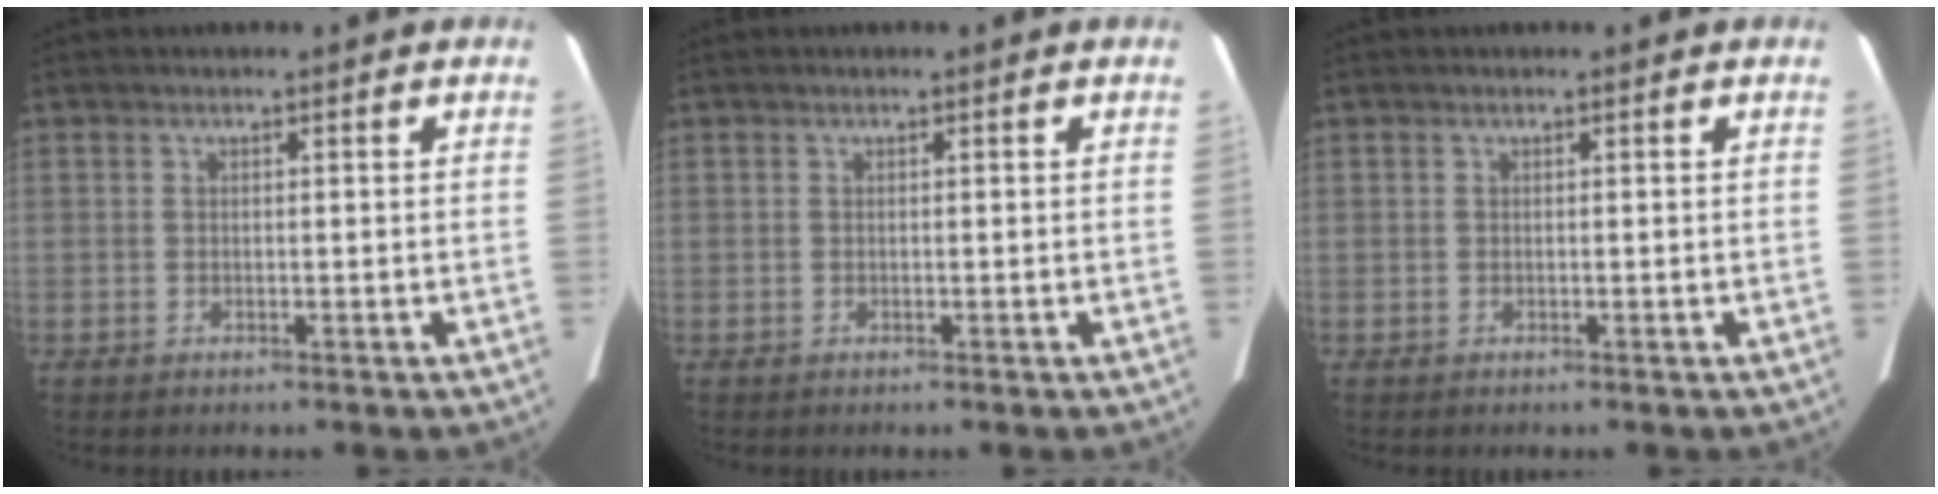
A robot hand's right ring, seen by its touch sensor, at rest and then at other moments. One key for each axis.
{"total": 0.0}
{"total": 0.0}